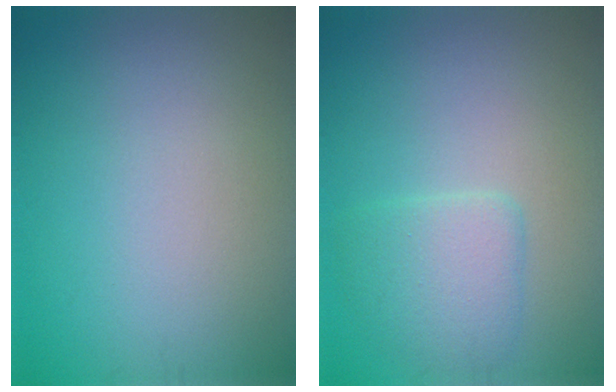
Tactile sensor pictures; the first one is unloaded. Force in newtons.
{"total": 2.9, "press": 2.9, "slide": 0.3}